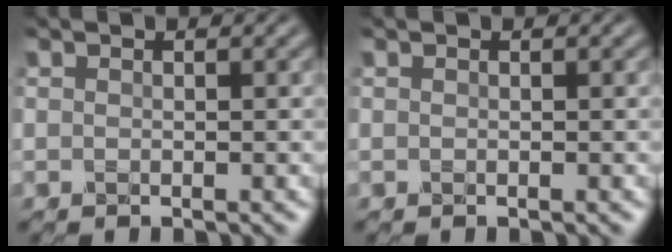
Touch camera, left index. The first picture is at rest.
{"total": 0.0}